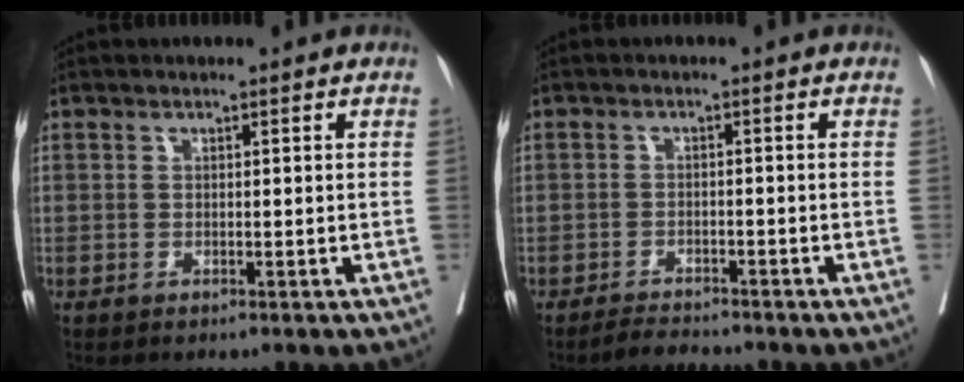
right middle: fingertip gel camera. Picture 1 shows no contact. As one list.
[{"total": 2.5, "force": [-2.4, 0.5, 0.2], "torque": [-0.012, -0.008, -0.041]}]